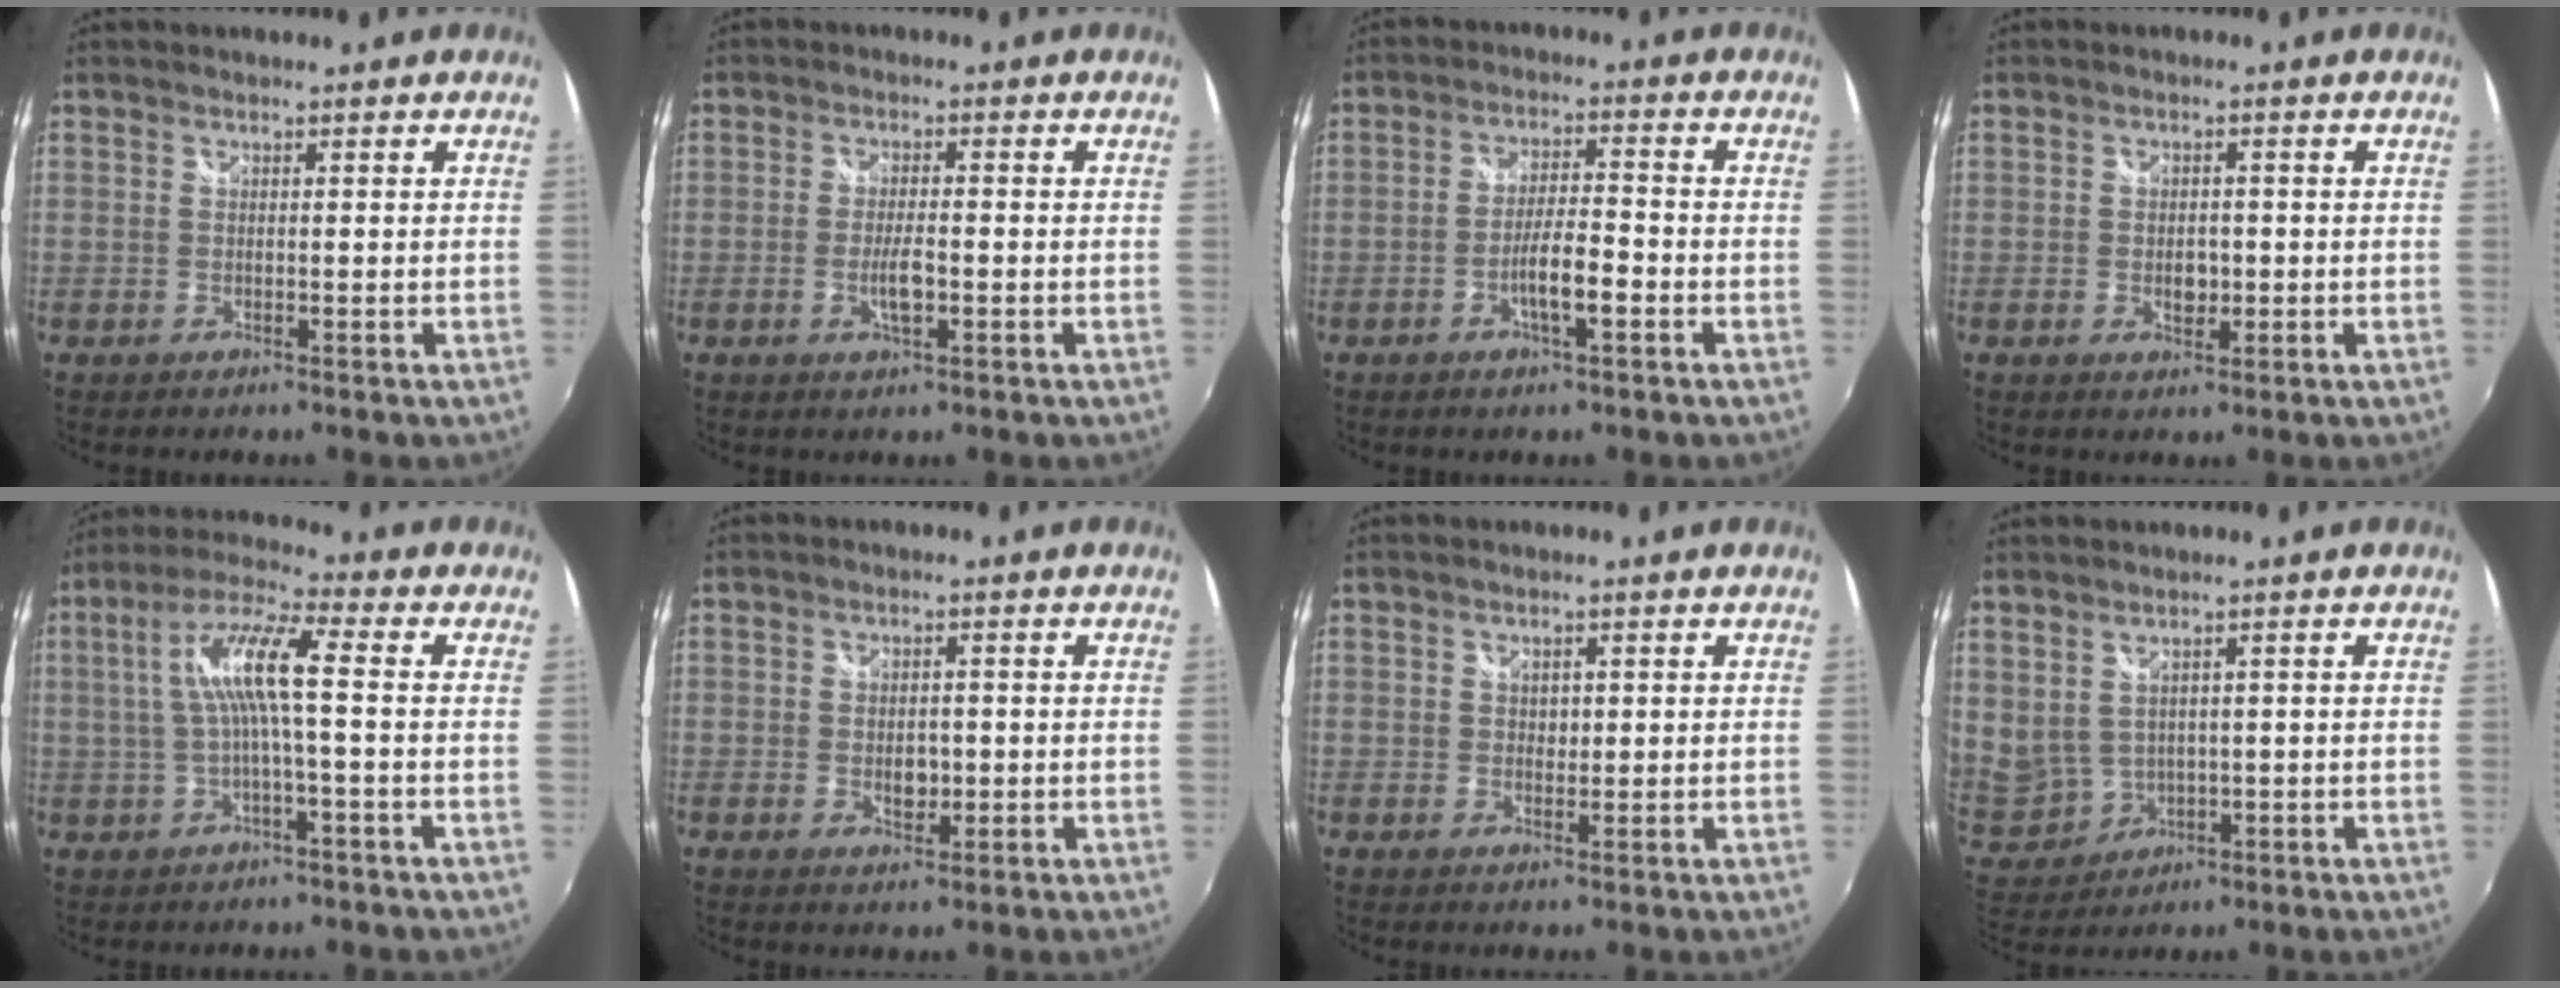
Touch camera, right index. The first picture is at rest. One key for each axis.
{"total": 4.1, "fx": -1.3, "fy": 1.1, "fz": 3.7, "tx": -0.074, "ty": -0.004, "tz": -0.024}
{"total": 5.9, "fx": -2.6, "fy": 1.1, "fz": 5.2, "tx": -0.098, "ty": 0.002, "tz": -0.042}
{"total": 3.0, "fx": -0.6, "fy": 2.1, "fz": 2.0, "tx": -0.033, "ty": -0.001, "tz": -0.010}
{"total": 9.0, "fx": 0.0, "fy": 0.7, "fz": 8.9, "tx": -0.178, "ty": 0.015, "tz": 0.004}
{"total": 3.2, "fx": -0.5, "fy": 2.2, "fz": 2.2, "tx": -0.036, "ty": -0.002, "tz": -0.009}
{"total": 1.1, "fx": 0.4, "fy": 1.0, "fz": 0.3, "tx": 0.001, "ty": 0.001, "tz": 0.008}
{"total": 8.6, "fx": 3.2, "fy": 6.5, "fz": 4.5, "tx": -0.104, "ty": -0.005, "tz": 0.091}